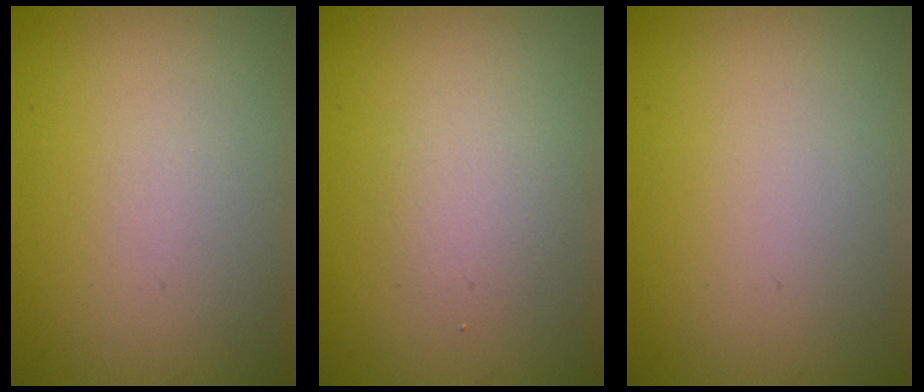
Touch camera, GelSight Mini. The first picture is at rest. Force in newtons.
{"total": 1.7, "press": 1.7, "slide": 0.1}
{"total": 0.0}